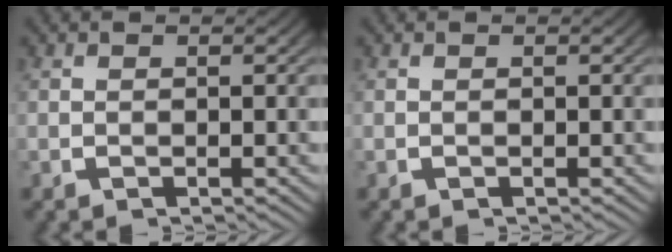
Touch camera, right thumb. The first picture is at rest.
{"total": 0.0}